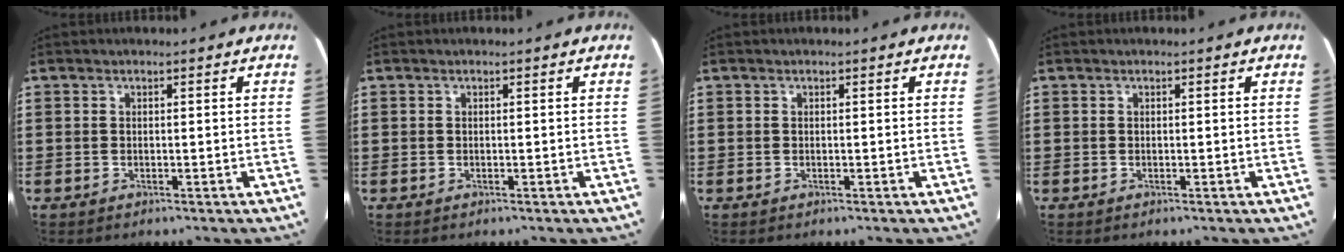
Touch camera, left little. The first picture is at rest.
{"total": 0.0}
{"total": 0.0}
{"total": 0.0}